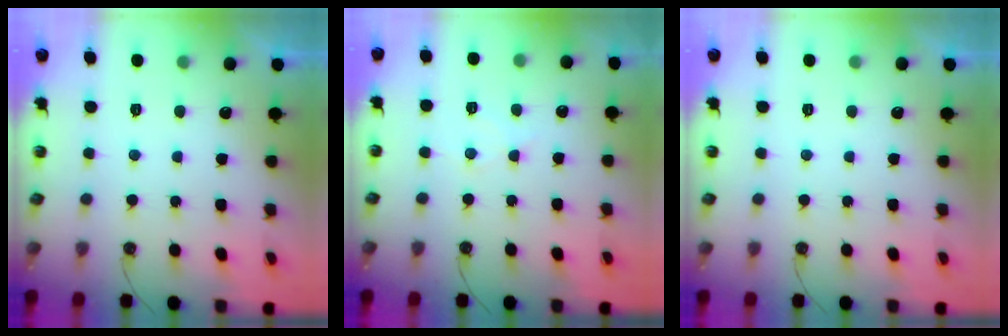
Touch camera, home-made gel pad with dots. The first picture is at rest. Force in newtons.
{"total": 6.1, "press": 6.0, "slide": 0.8}
{"total": 0.0}